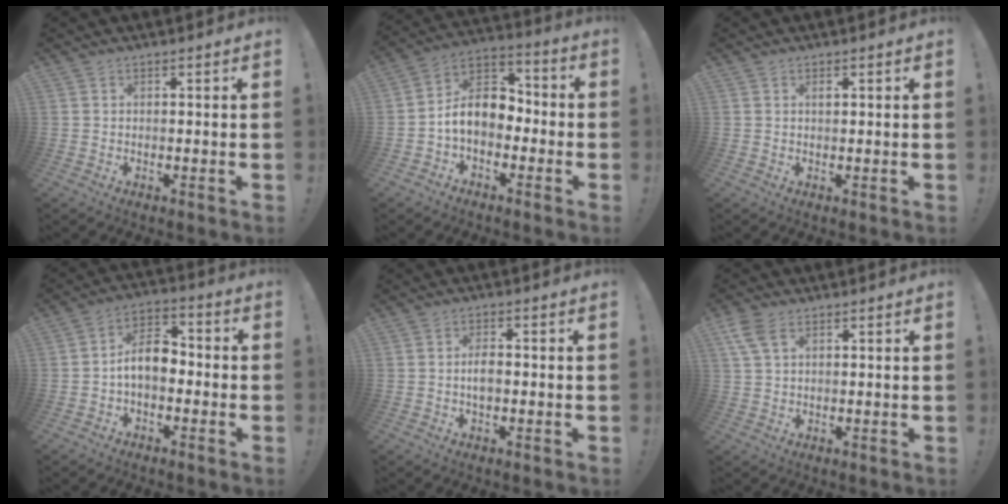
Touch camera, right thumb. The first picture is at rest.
{"total": 11.9, "force": [-1.5, 8.6, 8.0], "torque": [-0.132, 0.016, -0.022]}
{"total": 0.7, "force": [0.3, 0.4, 0.6], "torque": [0.003, -0.004, 0.002]}
{"total": 10.0, "force": [-1.7, 6.3, 7.6], "torque": [-0.141, 0.019, -0.029]}
{"total": 3.5, "force": [-0.6, 1.8, 2.9], "torque": [-0.054, 0.001, -0.015]}
{"total": 6.3, "force": [2.9, 3.8, 4.0], "torque": [-0.080, -0.004, 0.058]}